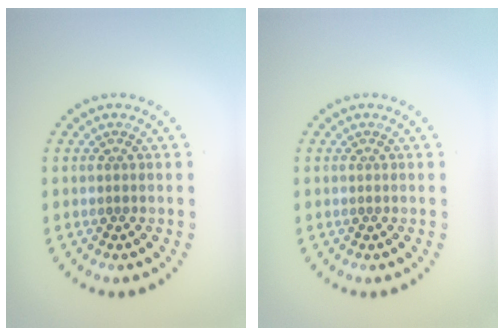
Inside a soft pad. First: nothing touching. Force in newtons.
{"total": 0.0}